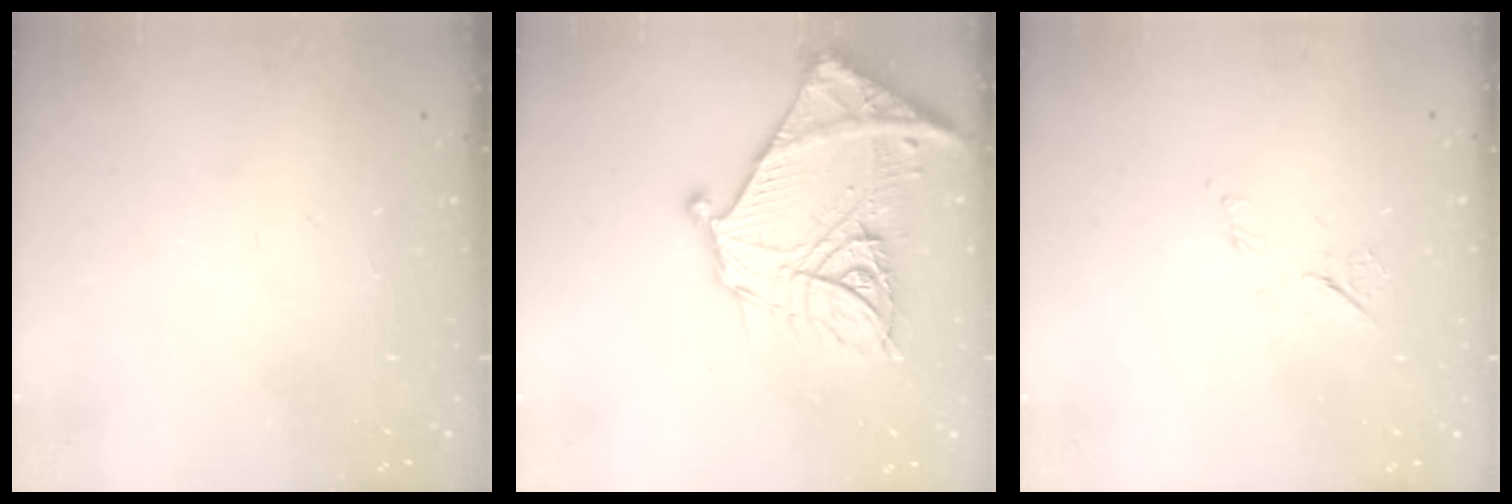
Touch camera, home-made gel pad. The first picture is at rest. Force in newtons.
{"total": 25.3, "press": 25.1, "slide": 2.8}
{"total": 6.3, "press": 6.3, "slide": 0.6}